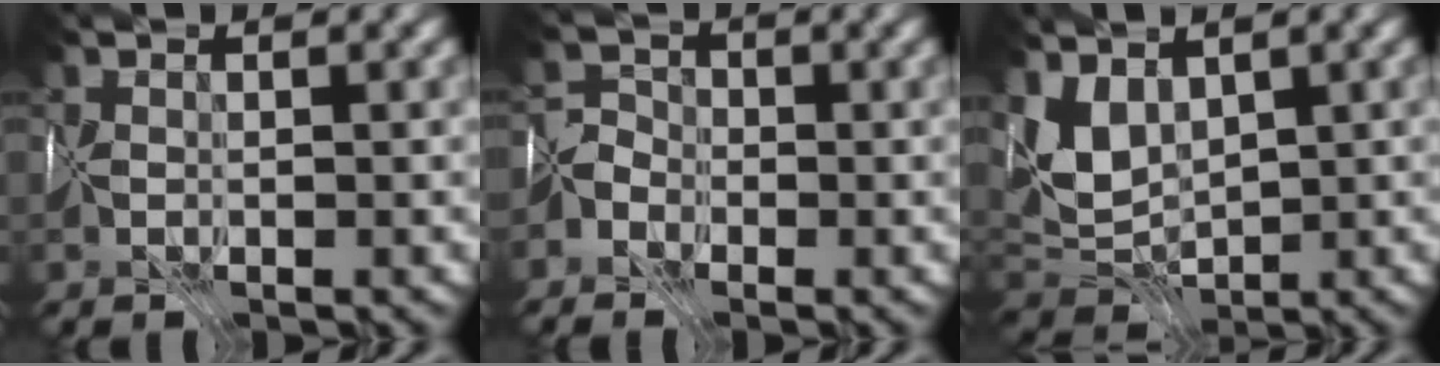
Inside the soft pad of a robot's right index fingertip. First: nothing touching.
{"total": 2.0, "force": [-1.7, 1.1, -0.2], "torque": [0.013, 0.008, -0.039]}
{"total": 2.8, "force": [2.2, 1.2, 1.1], "torque": [-0.031, -0.001, 0.046]}